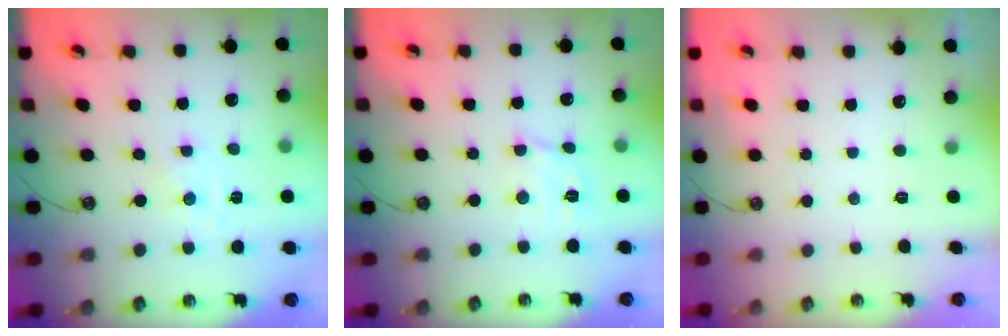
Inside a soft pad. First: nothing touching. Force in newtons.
{"total": 6.1, "press": 6.1, "slide": 0.3}
{"total": 0.0}